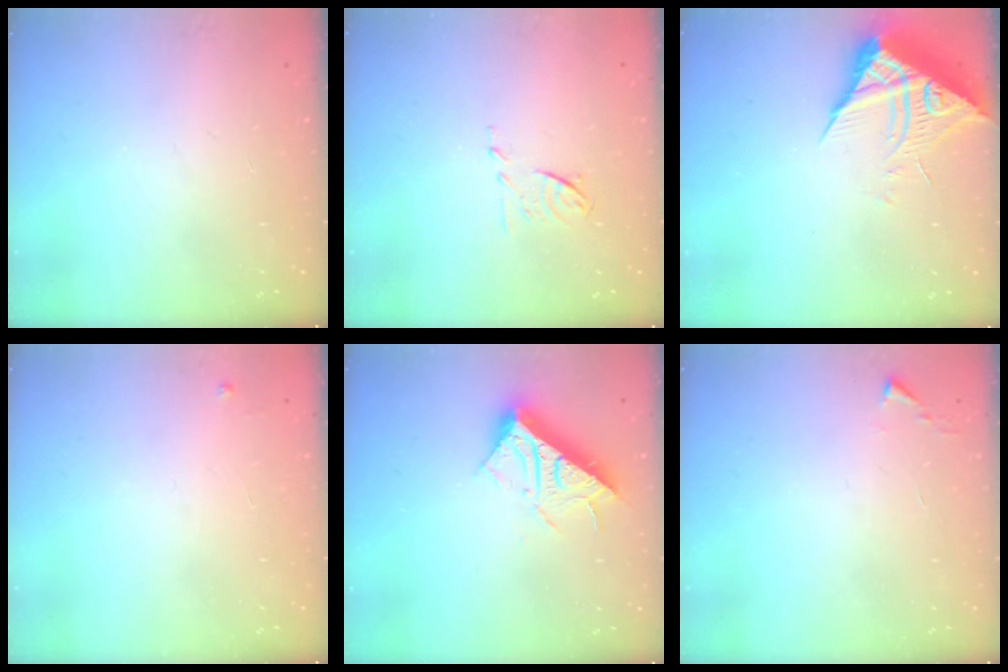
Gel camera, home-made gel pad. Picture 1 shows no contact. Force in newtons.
{"total": 6.3, "press": 6.2, "slide": 1.0}
{"total": 8.8, "press": 8.7, "slide": 0.9}
{"total": 2.4, "press": 2.4, "slide": 0.4}
{"total": 17.0, "press": 17.0, "slide": 0.3}
{"total": 1.1, "press": 1.1, "slide": 0.1}